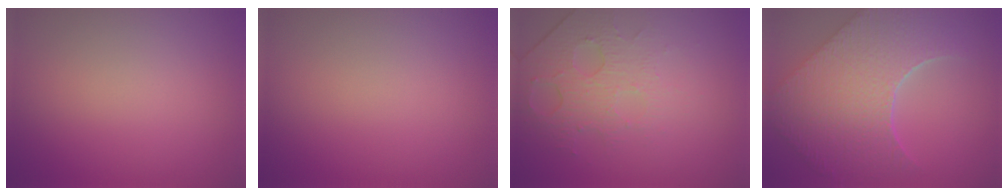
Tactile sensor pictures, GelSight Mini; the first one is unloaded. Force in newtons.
{"total": 0.0}
{"total": 4.5, "press": 2.9, "slide": 3.5}
{"total": 9.6, "press": 7.0, "slide": 6.7}